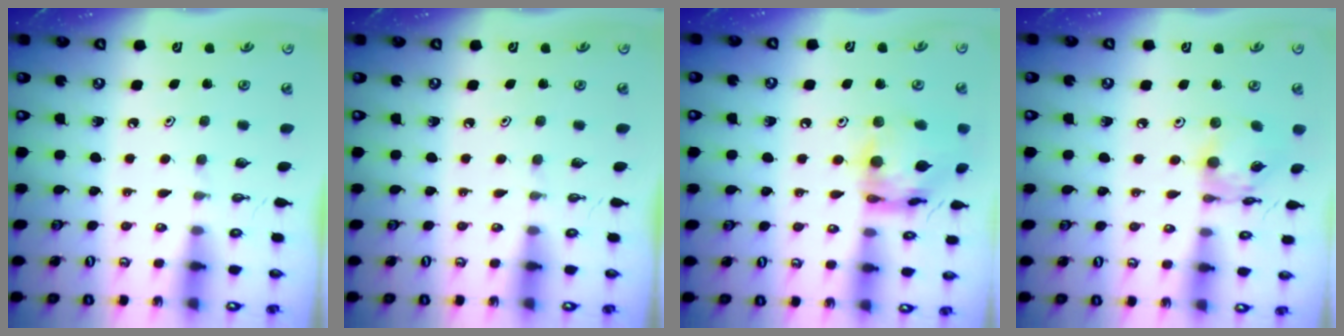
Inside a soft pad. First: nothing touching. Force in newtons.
{"total": 0.0}
{"total": 15.2, "press": 15.2, "slide": 1.3}
{"total": 12.2, "press": 12.1, "slide": 1.0}